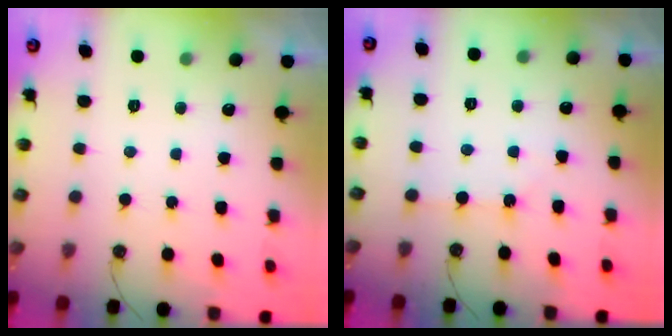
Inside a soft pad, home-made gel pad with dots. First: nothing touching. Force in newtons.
{"total": 2.6, "press": 2.5, "slide": 0.5}